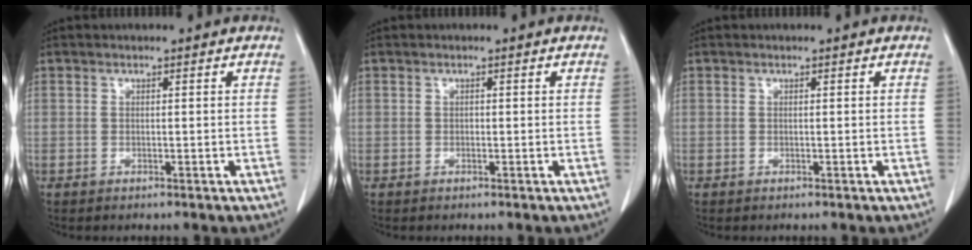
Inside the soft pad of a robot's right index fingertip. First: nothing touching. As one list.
[{"total": 0.0}, {"total": 0.0}]